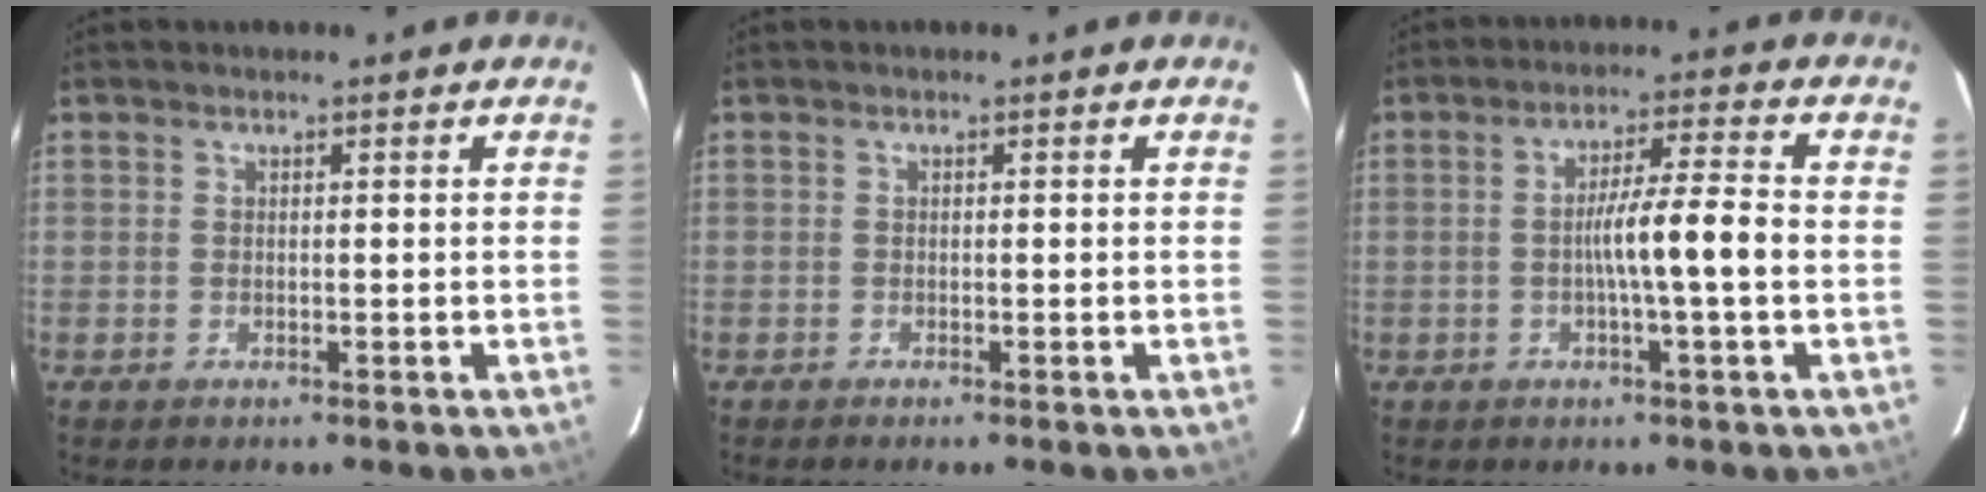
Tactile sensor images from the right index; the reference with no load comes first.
{"total": 0.6, "force": [-0.5, -0.1, 0.3], "torque": [-0.007, -0.001, -0.008]}
{"total": 7.2, "force": [-1.0, -0.6, 7.1], "torque": [-0.121, 0.007, -0.019]}